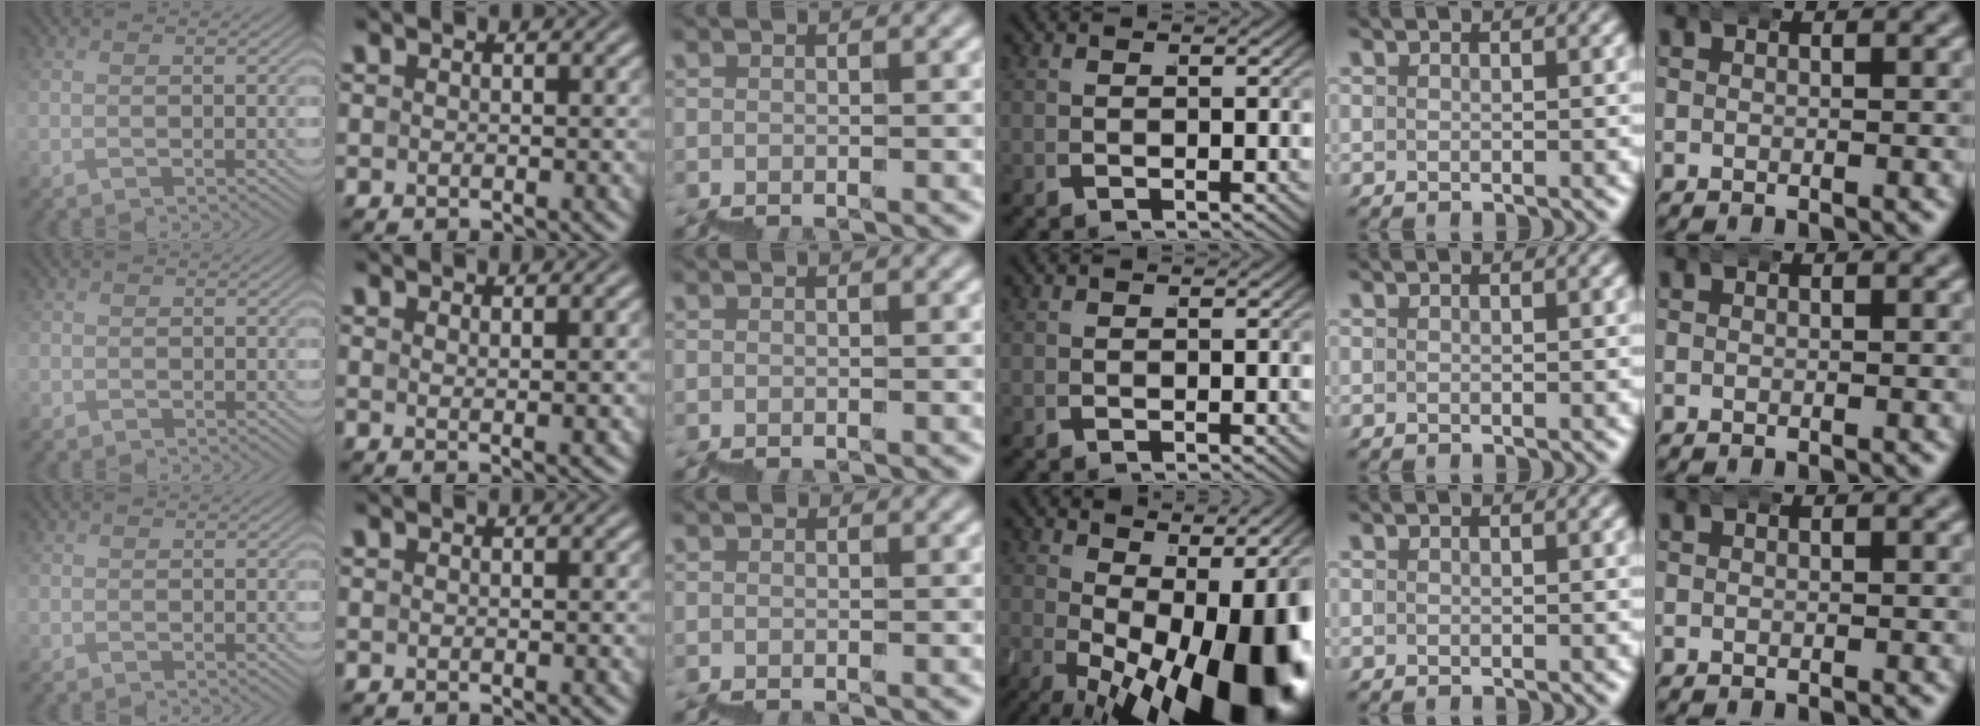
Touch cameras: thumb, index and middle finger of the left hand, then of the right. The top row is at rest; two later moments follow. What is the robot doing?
{"motion": "wrap", "object": "bandana"}